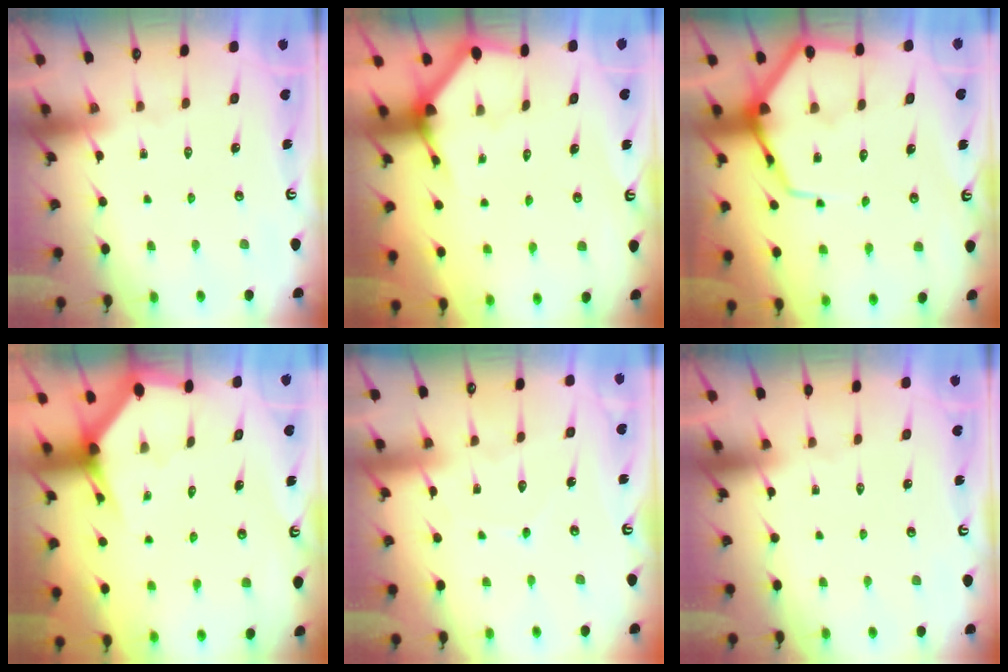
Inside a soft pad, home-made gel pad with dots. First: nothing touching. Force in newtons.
{"total": 4.0, "press": 4.0, "slide": 0.2}
{"total": 9.6, "press": 9.6, "slide": 1.0}
{"total": 2.8, "press": 2.8, "slide": 0.2}
{"total": 4.6, "press": 4.5, "slide": 0.5}
{"total": 0.0}